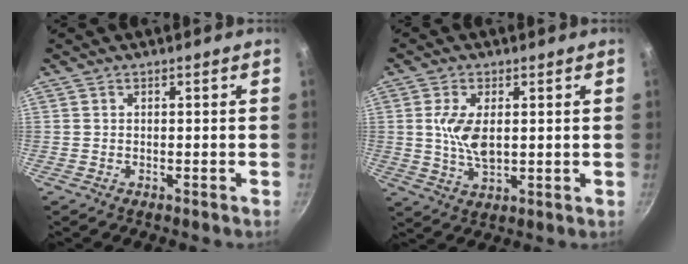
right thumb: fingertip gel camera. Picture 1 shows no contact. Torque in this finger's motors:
{"motor_torque": [-0.99, 1.17, 0.52, -0.30, 0.28]}